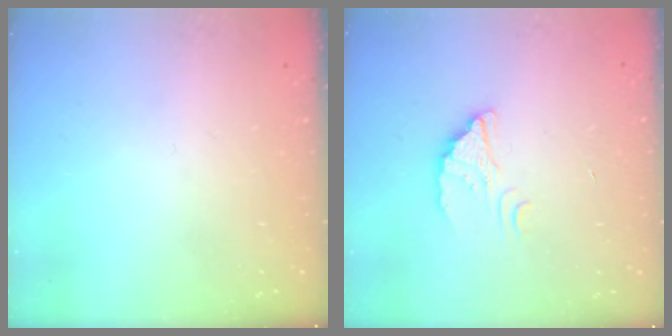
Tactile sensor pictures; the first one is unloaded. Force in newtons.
{"total": 2.4, "press": 2.4, "slide": 0.0}